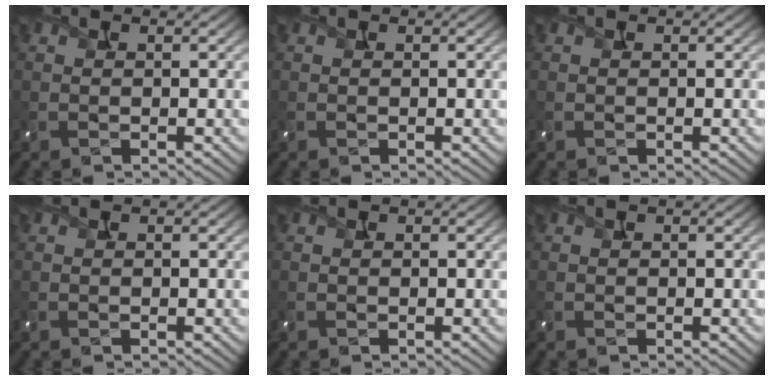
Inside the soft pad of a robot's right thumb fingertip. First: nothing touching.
{"total": 0.0}
{"total": 0.0}
{"total": 0.0}
{"total": 0.0}
{"total": 0.0}